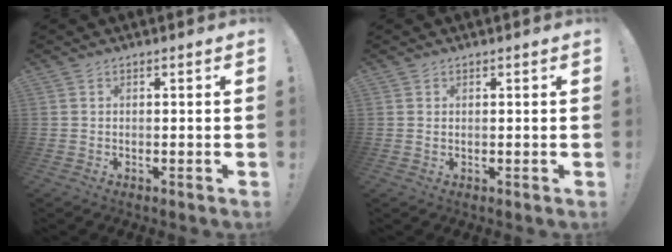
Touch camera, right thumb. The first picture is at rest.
{"total": 0.5, "force": [0.5, 0.1, 0.2], "torque": [0.002, -0.002, 0.008]}